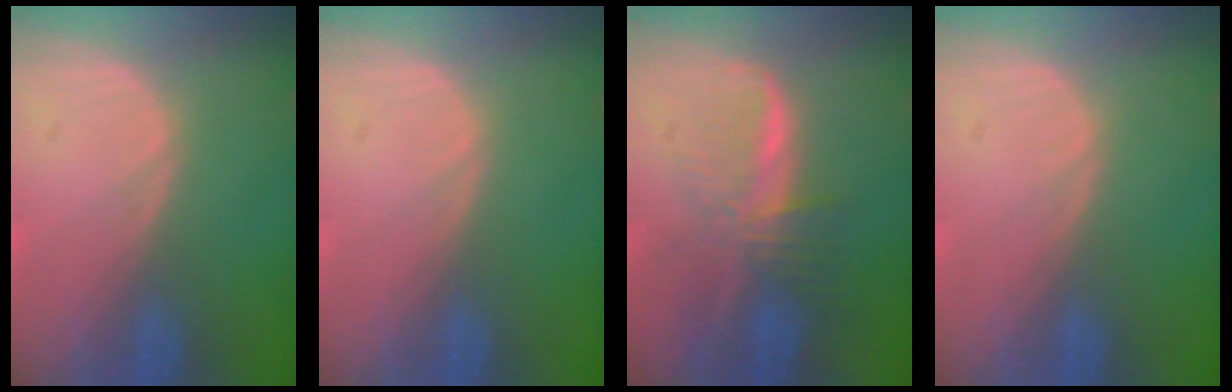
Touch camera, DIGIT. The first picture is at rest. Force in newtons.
{"total": 0.0}
{"total": 8.2, "press": 7.0, "slide": 4.3}
{"total": 0.0}